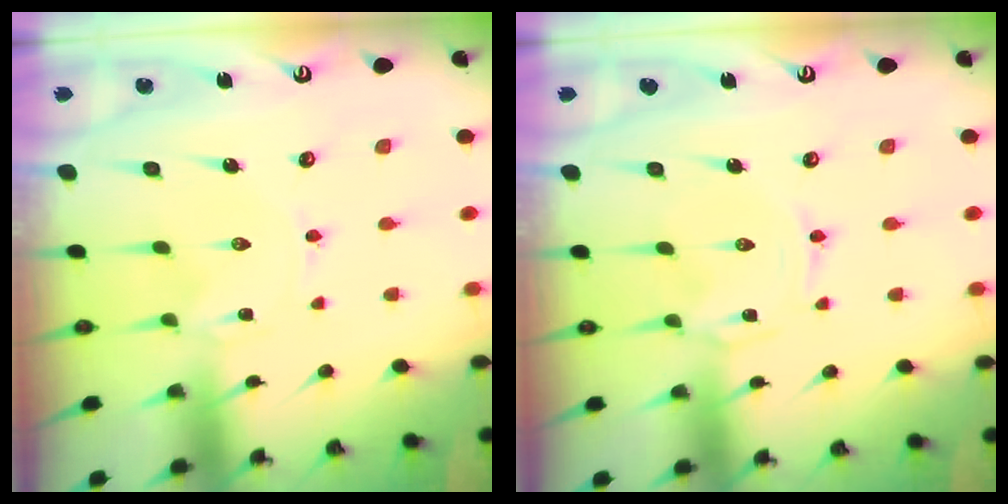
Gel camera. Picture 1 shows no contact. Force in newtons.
{"total": 0.6, "press": 0.5, "slide": 0.2}